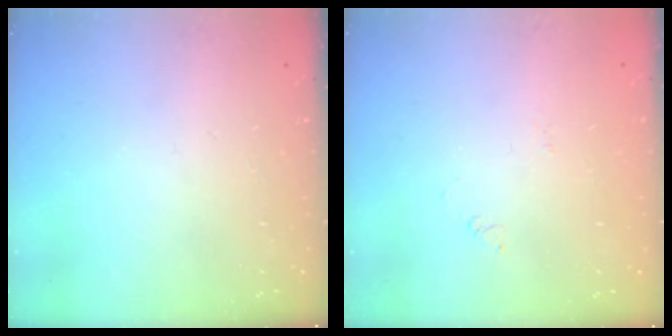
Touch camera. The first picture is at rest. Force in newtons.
{"total": 1.7, "press": 1.7, "slide": 0.2}